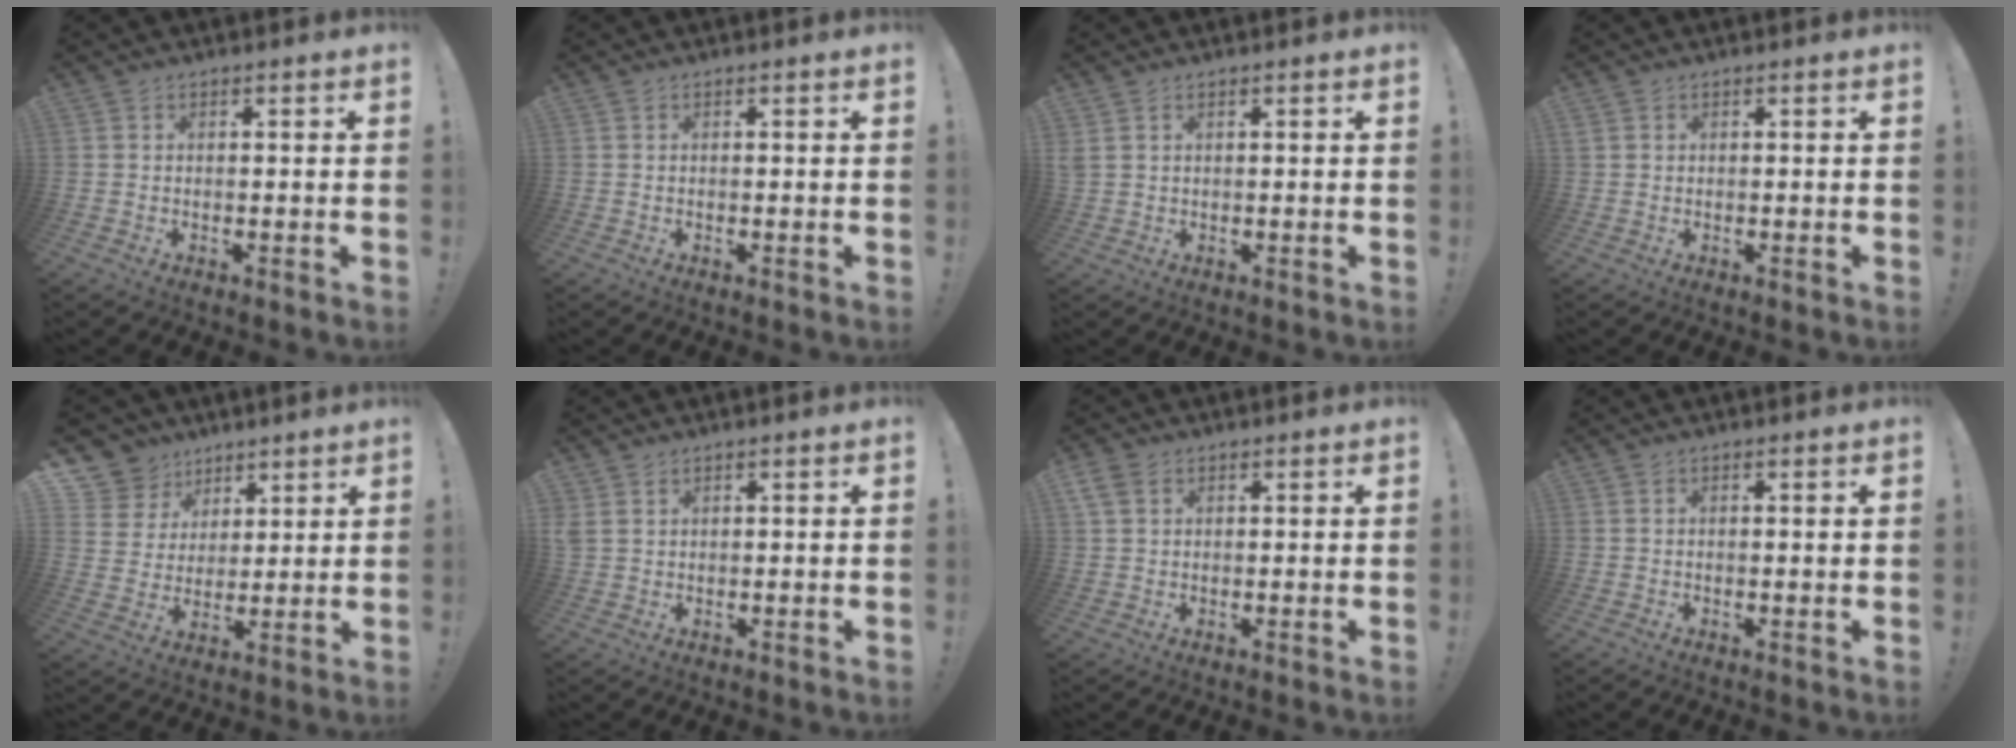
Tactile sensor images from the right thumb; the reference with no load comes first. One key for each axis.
{"total": 0.0}
{"total": 1.9, "fx": 0.9, "fy": 1.2, "fz": 1.2, "tx": -0.031, "ty": 0.005, "tz": 0.020}
{"total": 0.6, "fx": 0.3, "fy": 0.5, "fz": 0.2, "tx": -0.013, "ty": 0.006, "tz": 0.007}
{"total": 9.8, "fx": 6.0, "fy": 7.6, "fz": 1.7, "tx": -0.025, "ty": -0.047, "tz": 0.122}
{"total": 2.5, "fx": 1.4, "fy": 1.7, "fz": 1.2, "tx": -0.030, "ty": 0.001, "tz": 0.030}
{"total": 3.9, "fx": 2.0, "fy": 2.5, "fz": 2.2, "tx": -0.039, "ty": 0.000, "tz": 0.040}
{"total": 0.7, "fx": 0.5, "fy": -0.1, "fz": 0.5, "tx": -0.002, "ty": -0.002, "tz": 0.007}